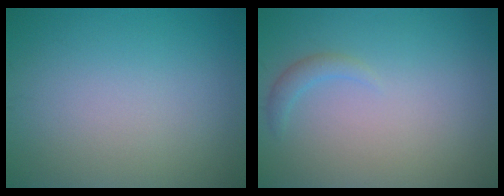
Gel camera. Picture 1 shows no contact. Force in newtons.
{"total": 1.2, "press": 1.2, "slide": 0.2}